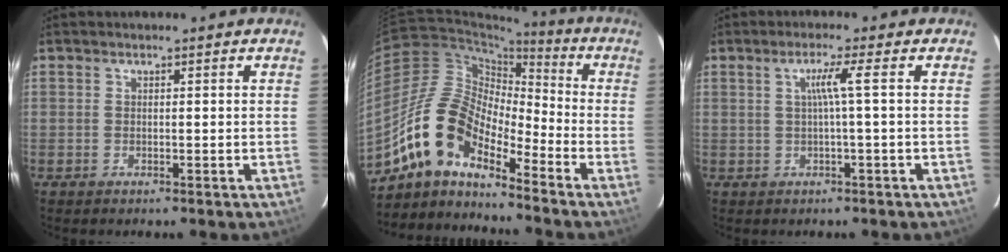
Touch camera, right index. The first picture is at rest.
{"total": 13.3, "force": [-10.0, 5.1, 7.2], "torque": [-0.122, 0.012, -0.206]}
{"total": 3.2, "force": [0.1, -1.1, 3.0], "torque": [-0.055, -0.002, 0.003]}